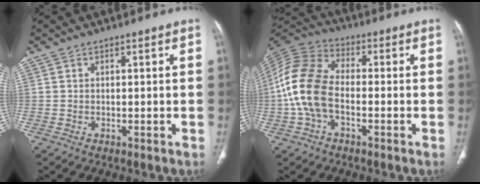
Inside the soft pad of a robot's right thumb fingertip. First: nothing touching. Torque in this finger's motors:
{"motor_torque": [-0.56, 0.97, 1.67, -0.43, 0.53]}